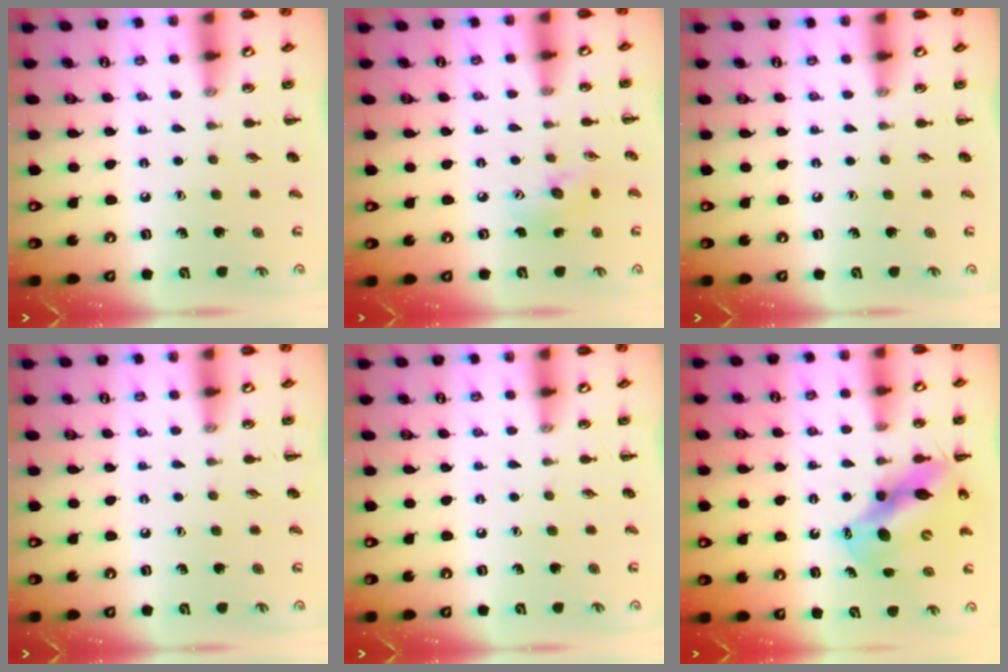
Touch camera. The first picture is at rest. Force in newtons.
{"total": 7.2, "press": 7.2, "slide": 0.6}
{"total": 0.0}
{"total": 0.0}
{"total": 0.0}
{"total": 12.8, "press": 12.4, "slide": 3.2}